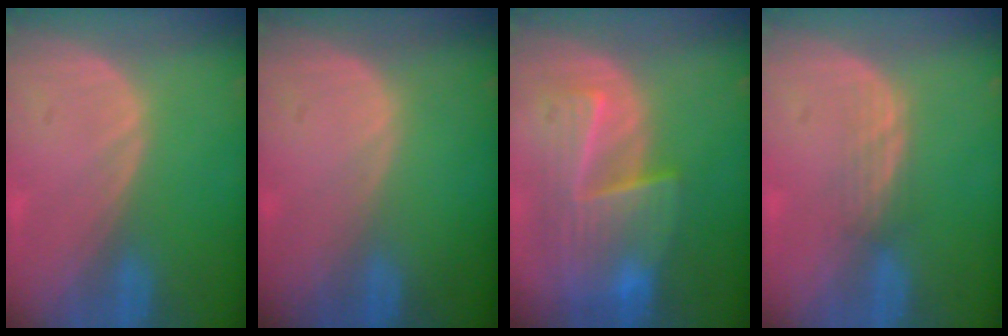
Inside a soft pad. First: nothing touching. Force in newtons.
{"total": 0.0}
{"total": 8.8, "press": 8.3, "slide": 2.9}
{"total": 2.2, "press": 2.1, "slide": 0.2}